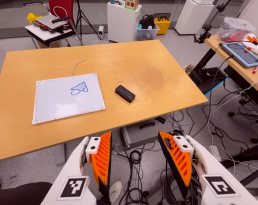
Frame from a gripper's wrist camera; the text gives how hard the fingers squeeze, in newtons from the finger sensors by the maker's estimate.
{"total": 0.0}